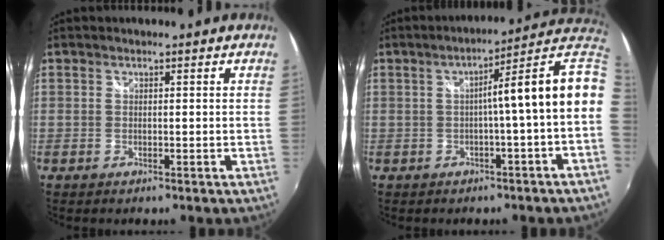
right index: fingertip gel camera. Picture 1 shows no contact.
{"total": 11.3, "force": [0.0, -1.0, 11.3], "torque": [-0.138, 0.015, 0.002]}